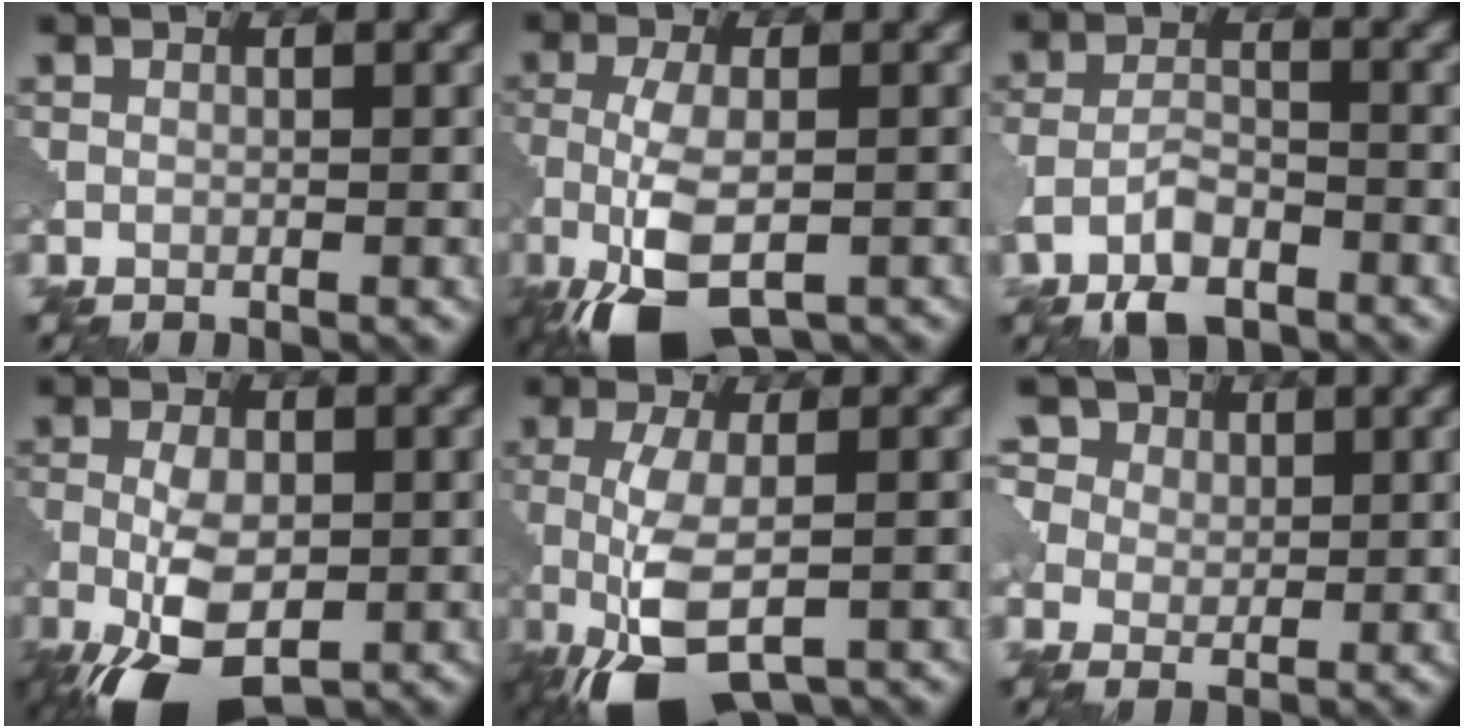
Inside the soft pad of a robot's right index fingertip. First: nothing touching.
{"total": 7.7, "force": [-3.9, 2.8, 5.9], "torque": [-0.132, -0.012, -0.074]}
{"total": 4.4, "force": [-2.7, 2.0, 2.8], "torque": [-0.056, -0.006, -0.057]}
{"total": 8.3, "force": [-3.4, 4.0, 6.4], "torque": [-0.133, -0.013, -0.061]}
{"total": 7.4, "force": [-3.2, 2.7, 6.1], "torque": [-0.137, -0.015, -0.058]}
{"total": 10.1, "force": [5.0, 7.2, 5.0], "torque": [-0.108, 0.028, 0.059]}